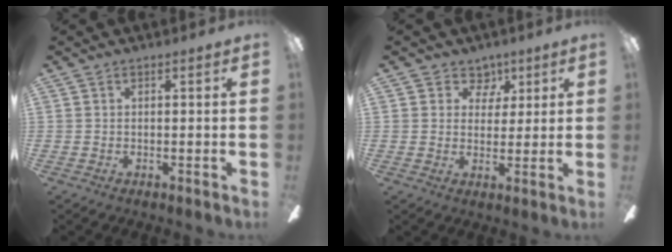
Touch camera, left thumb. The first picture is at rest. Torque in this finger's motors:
{"motor_torque": [-0.10, -0.33, -0.24, 0.07, -0.05]}